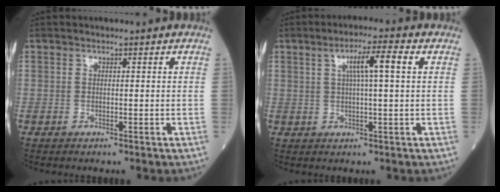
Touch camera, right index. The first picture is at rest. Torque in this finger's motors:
{"motor_torque": [0.20, 0.07, 0.12, 0.09]}